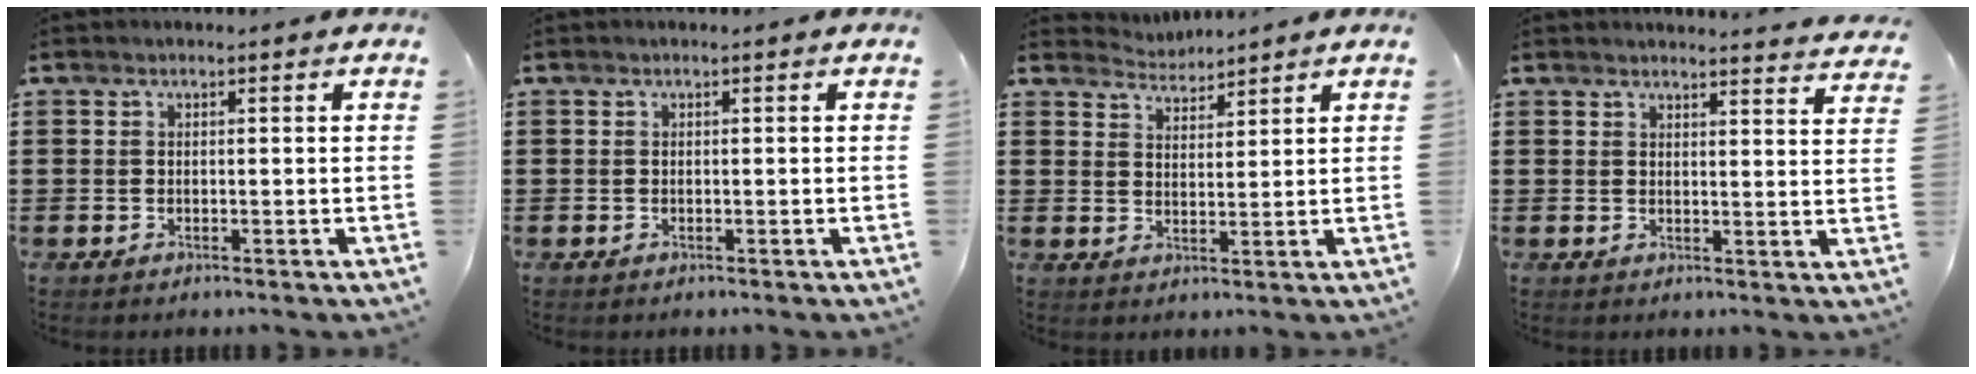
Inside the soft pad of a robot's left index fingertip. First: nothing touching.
{"total": 0.0}
{"total": 3.0, "force": [3.0, 0.0, -0.5], "torque": [0.001, -0.011, 0.055]}
{"total": 3.1, "force": [3.0, -0.5, 0.3], "torque": [-0.010, -0.019, 0.054]}